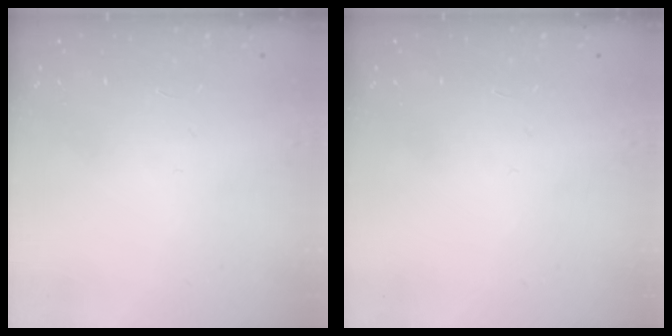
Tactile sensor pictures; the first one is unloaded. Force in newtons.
{"total": 0.0}